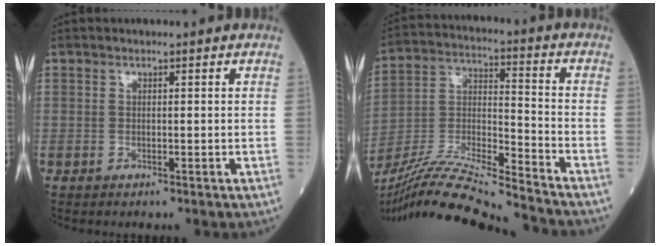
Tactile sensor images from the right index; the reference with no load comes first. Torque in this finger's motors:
{"motor_torque": [0.53, -0.45, 0.39, 0.12]}